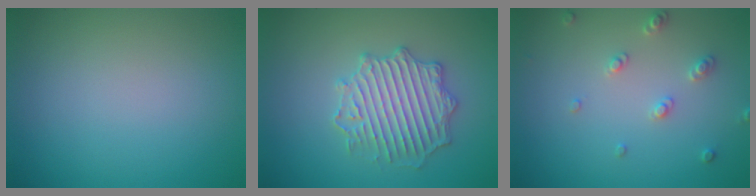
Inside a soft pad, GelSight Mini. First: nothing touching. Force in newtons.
{"total": 4.0, "press": 4.0, "slide": 0.3}
{"total": 1.9, "press": 1.8, "slide": 0.5}